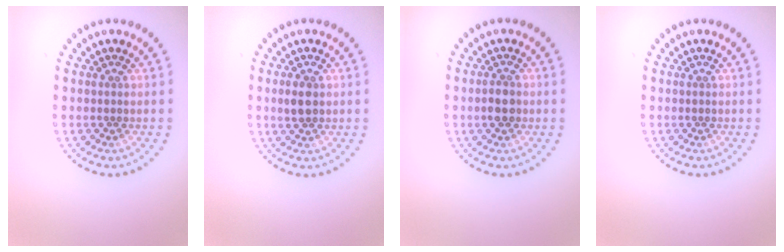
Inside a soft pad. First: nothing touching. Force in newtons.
{"total": 1.9, "press": 1.8, "slide": 0.2}
{"total": 1.9, "press": 1.9, "slide": 0.3}
{"total": 0.0}